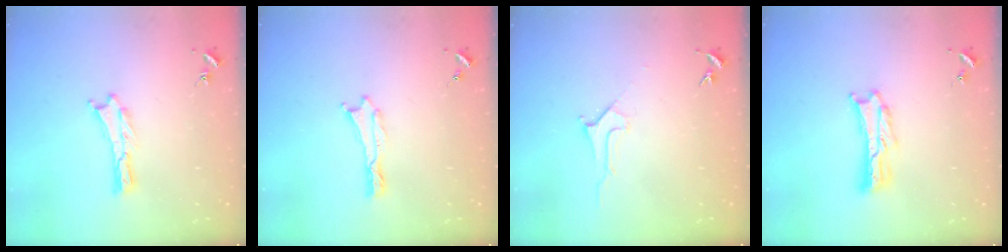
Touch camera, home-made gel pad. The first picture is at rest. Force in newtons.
{"total": 0.0}
{"total": 2.8, "press": 2.8, "slide": 0.4}
{"total": 1.6, "press": 1.6, "slide": 0.3}